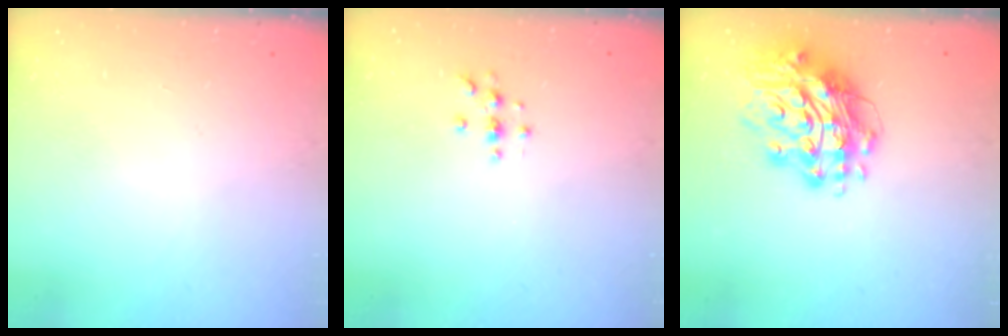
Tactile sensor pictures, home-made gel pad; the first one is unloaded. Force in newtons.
{"total": 3.0, "press": 3.0, "slide": 0.4}
{"total": 15.8, "press": 15.7, "slide": 1.7}